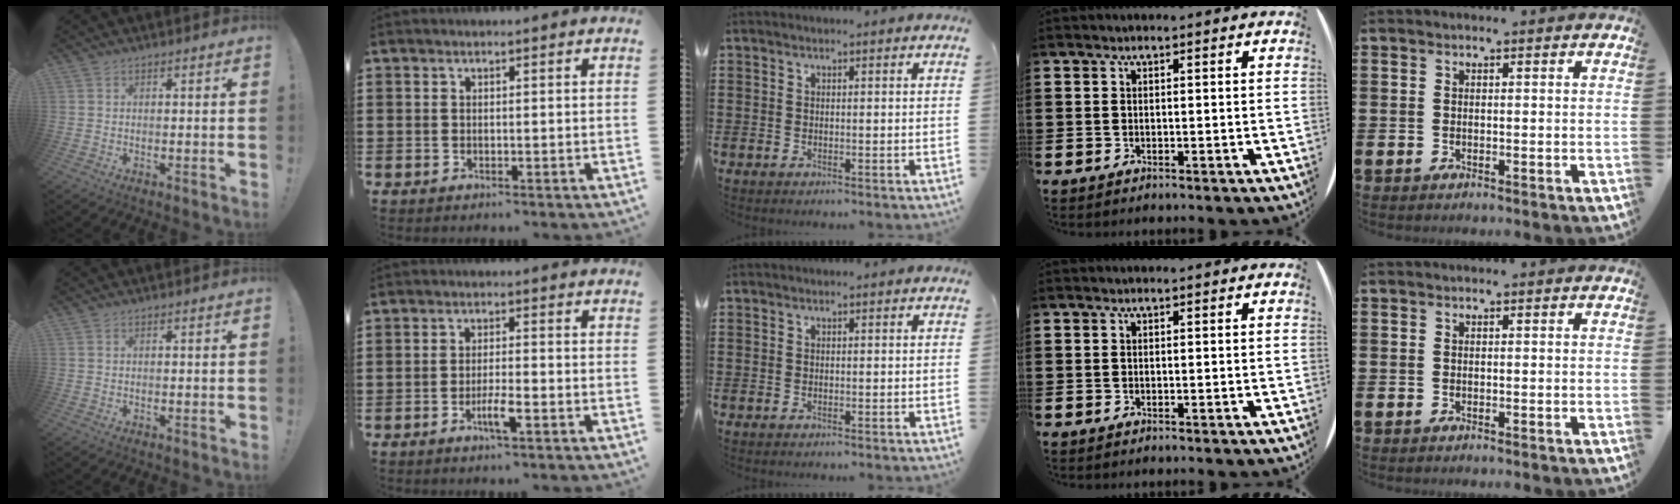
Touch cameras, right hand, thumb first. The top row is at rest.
{"index": {"total": 3.8, "force": [-1.9, 0.6, 3.3], "torque": [-0.061, -0.003, -0.035]}}